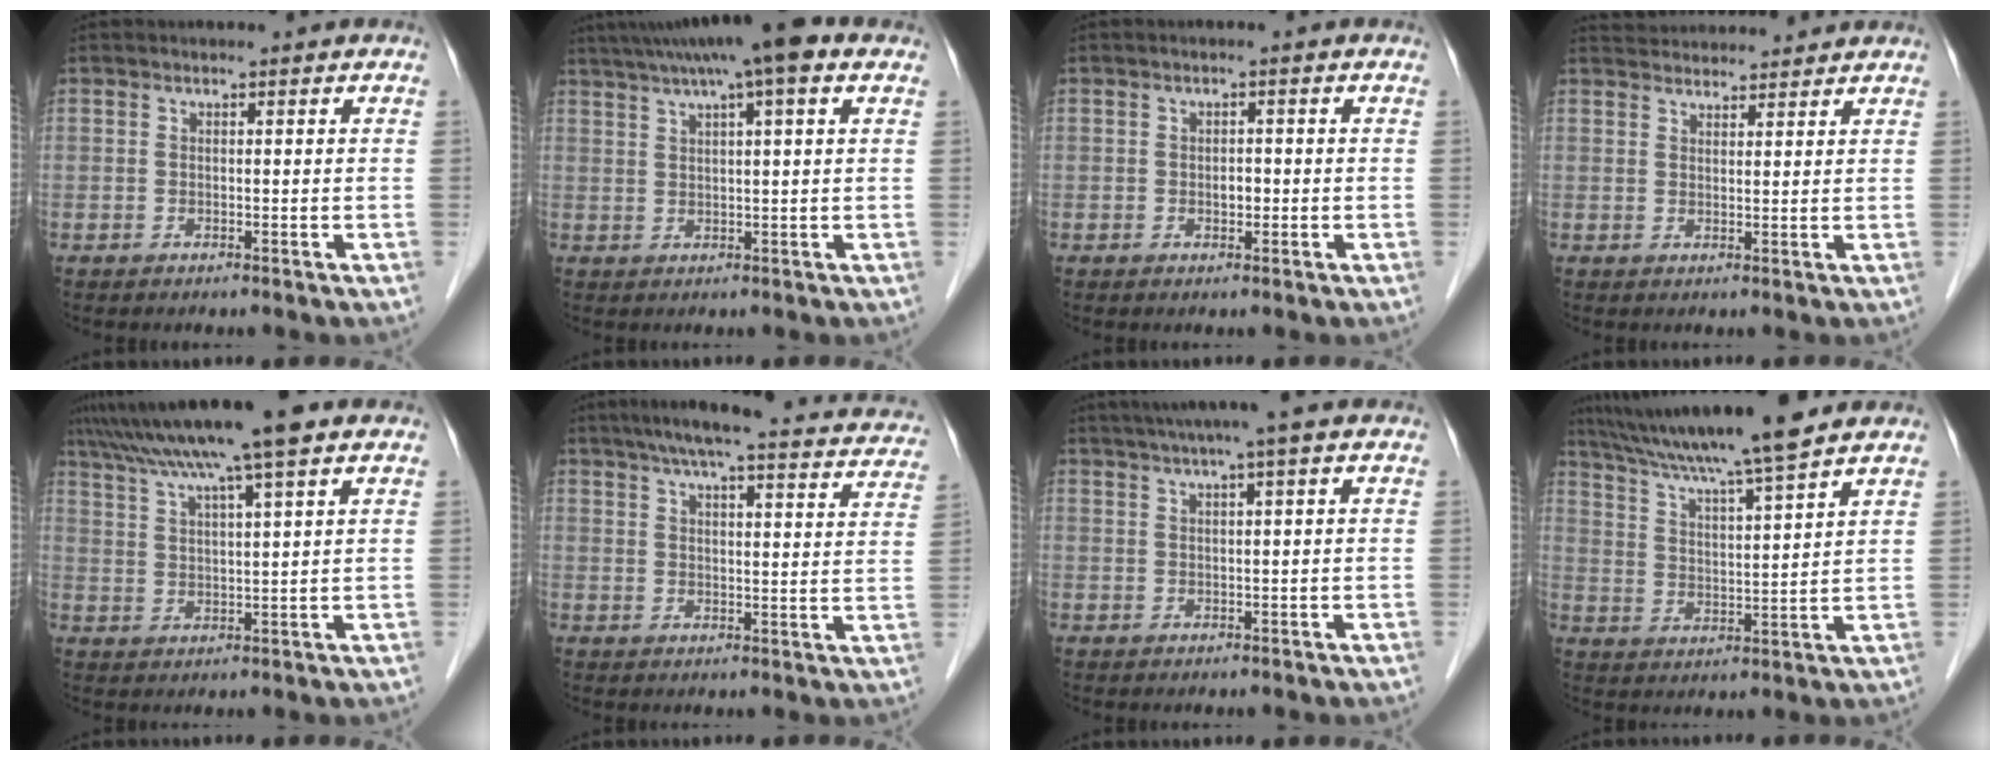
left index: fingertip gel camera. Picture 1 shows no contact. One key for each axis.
{"total": 12.0, "fx": 7.8, "fy": 1.0, "fz": 9.0, "tx": -0.153, "ty": 0.043, "tz": 0.114}
{"total": 1.4, "fx": -0.4, "fy": 0.8, "fz": 1.0, "tx": -0.019, "ty": 0.001, "tz": -0.005}
{"total": 7.9, "fx": 7.7, "fy": 1.0, "fz": 1.4, "tx": -0.024, "ty": 0.034, "tz": 0.111}
{"total": 12.2, "fx": 9.2, "fy": -0.6, "fz": 8.0, "tx": -0.141, "ty": 0.027, "tz": 0.140}
{"total": 25.4, "fx": 22.8, "fy": 2.8, "fz": 10.8, "tx": -0.154, "ty": -0.011, "tz": 0.271}
{"total": 6.0, "fx": 4.3, "fy": -1.1, "fz": 4.1, "tx": -0.065, "ty": 0.024, "tz": 0.066}
{"total": 15.1, "fx": 12.8, "fy": -0.8, "fz": 8.1, "tx": -0.144, "ty": 0.016, "tz": 0.204}